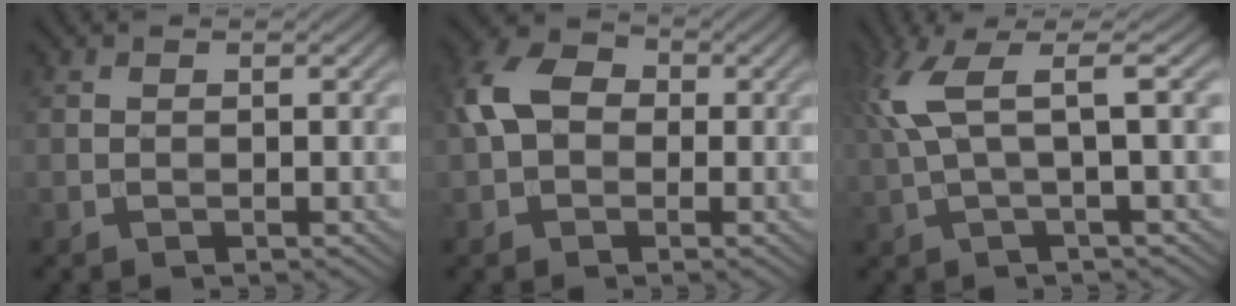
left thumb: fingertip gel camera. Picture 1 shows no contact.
{"total": 6.6, "force": [0.1, 5.0, 4.3], "torque": [-0.097, 0.016, -0.011]}
{"total": 7.7, "force": [2.5, 1.4, 7.1], "torque": [-0.147, 0.024, 0.047]}